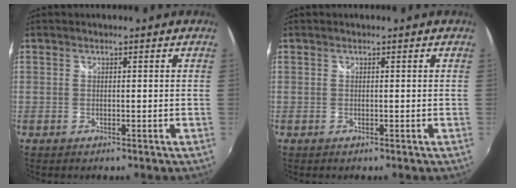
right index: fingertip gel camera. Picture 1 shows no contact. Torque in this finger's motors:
{"motor_torque": [-0.01, 0.00, 0.00, 0.00]}